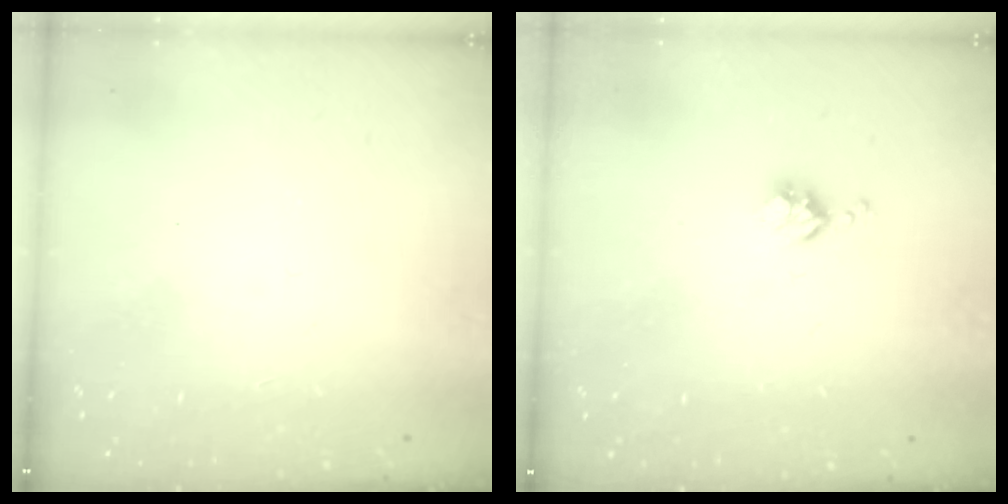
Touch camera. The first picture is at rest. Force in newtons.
{"total": 3.5, "press": 3.5, "slide": 0.4}